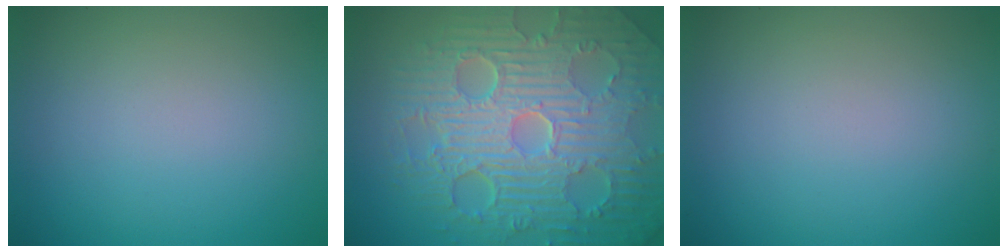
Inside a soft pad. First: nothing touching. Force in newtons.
{"total": 11.4, "press": 7.3, "slide": 8.7}
{"total": 0.0}